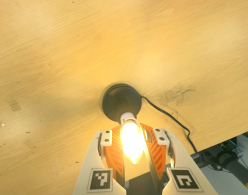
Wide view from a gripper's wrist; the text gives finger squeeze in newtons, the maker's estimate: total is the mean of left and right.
{"total": 16.1, "left": 15.2, "right": 17.0}